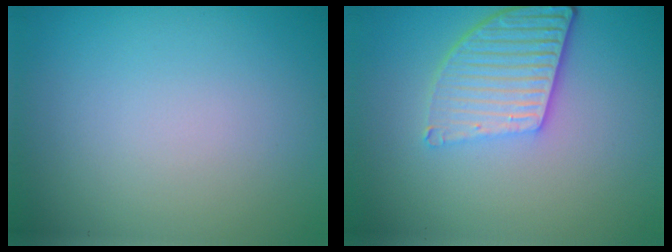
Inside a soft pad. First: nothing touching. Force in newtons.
{"total": 5.4, "press": 3.9, "slide": 3.7}